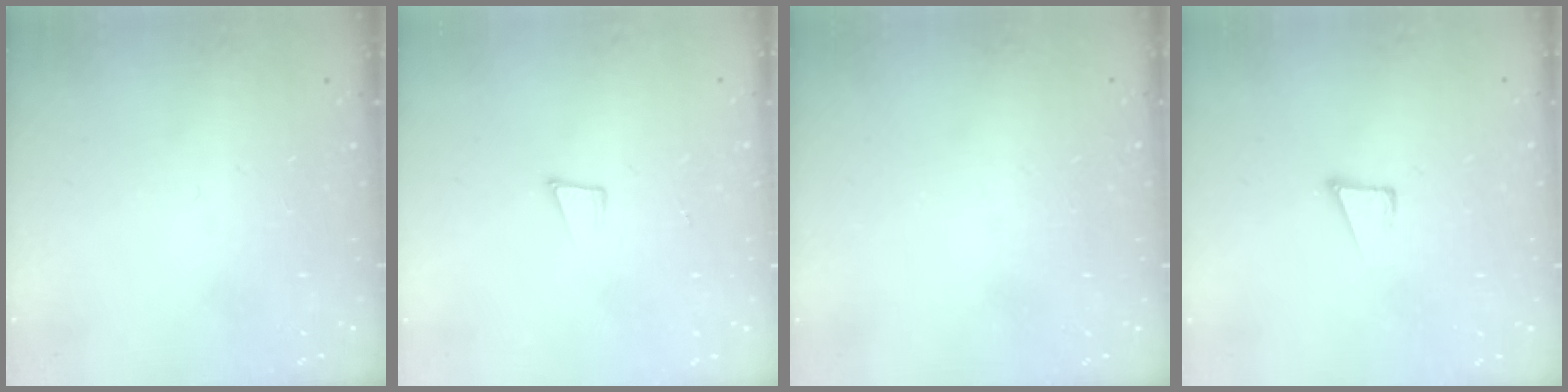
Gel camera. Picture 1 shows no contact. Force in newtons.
{"total": 4.8, "press": 3.6, "slide": 3.2}
{"total": 1.6, "press": 1.6, "slide": 0.0}
{"total": 4.9, "press": 3.9, "slide": 3.0}